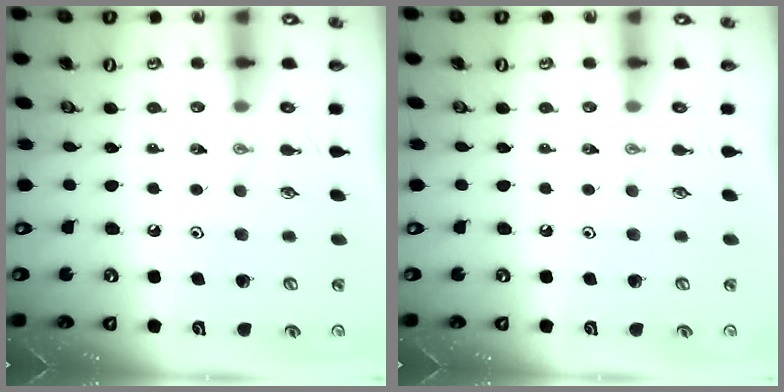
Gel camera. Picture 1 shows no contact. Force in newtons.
{"total": 0.0}